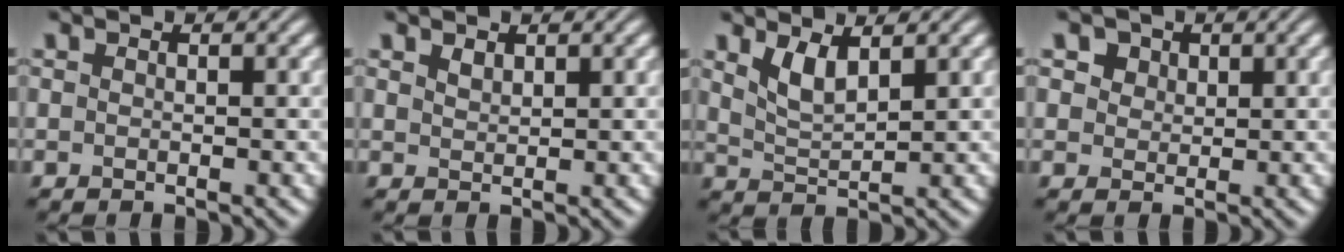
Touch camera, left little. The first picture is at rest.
{"total": 0.9, "force": [0.8, 0.4, 0.3], "torque": [-0.009, -0.001, 0.018]}
{"total": 2.7, "force": [1.7, 0.9, 1.9], "torque": [-0.045, -0.010, 0.039]}
{"total": 4.2, "force": [2.4, 2.9, 1.9], "torque": [-0.050, 0.005, 0.032]}